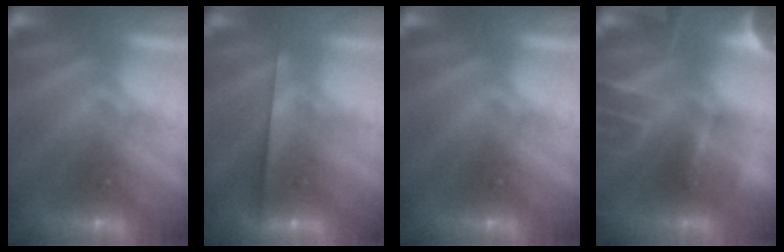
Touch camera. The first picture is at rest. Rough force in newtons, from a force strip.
{"total": 2.2}
{"total": 0.0}
{"total": 12.7}